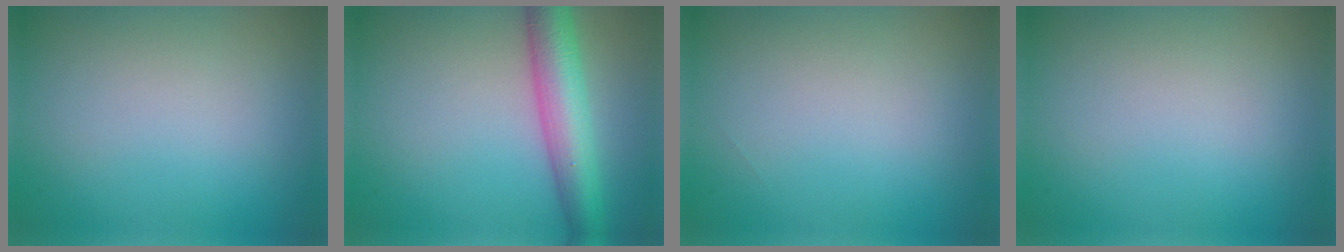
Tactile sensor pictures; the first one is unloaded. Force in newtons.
{"total": 6.3, "press": 6.3, "slide": 0.2}
{"total": 0.0}
{"total": 0.0}